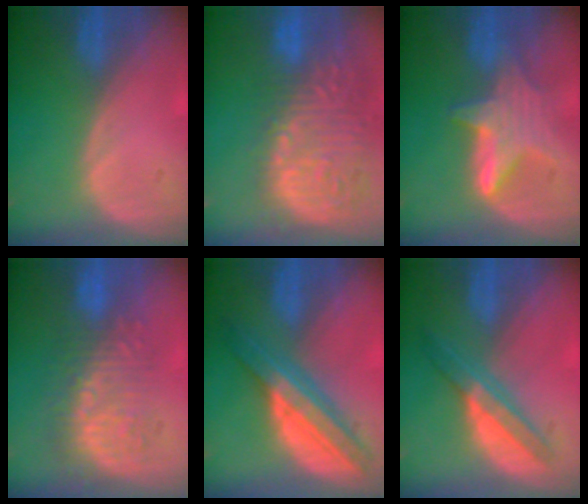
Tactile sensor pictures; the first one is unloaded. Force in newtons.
{"total": 15.3, "press": 12.6, "slide": 8.7}
{"total": 6.1, "press": 6.1, "slide": 0.1}
{"total": 8.9, "press": 8.7, "slide": 2.0}
{"total": 8.6, "press": 8.5, "slide": 0.4}
{"total": 6.4, "press": 5.6, "slide": 3.2}